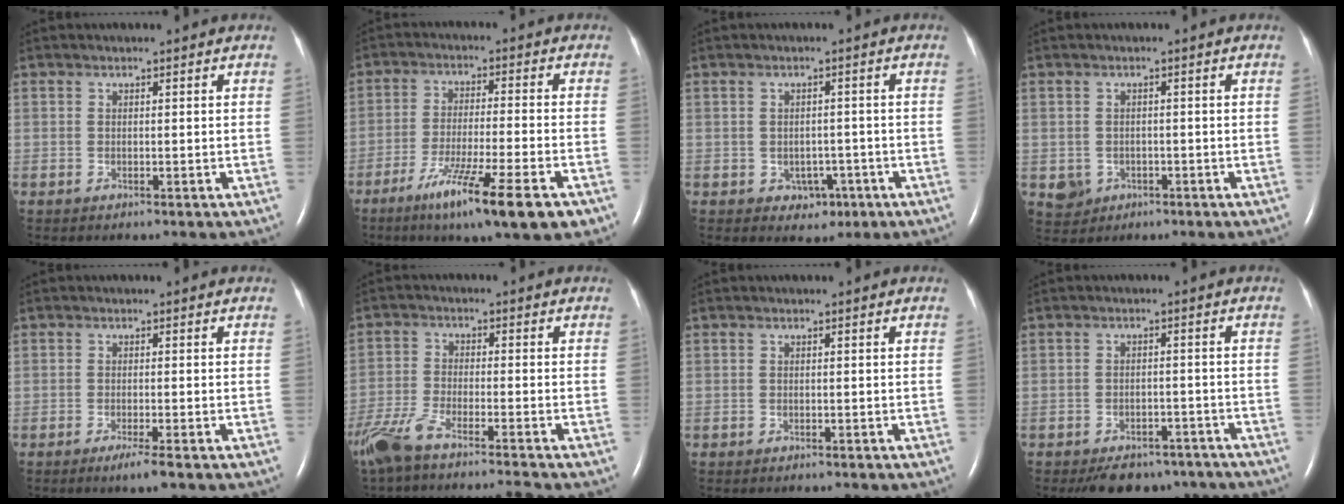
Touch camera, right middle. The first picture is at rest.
{"total": 13.6, "force": [-8.0, 0.2, 11.0], "torque": [-0.173, -0.036, -0.127]}
{"total": 3.3, "force": [-1.3, 2.6, 1.5], "torque": [-0.017, 0.012, -0.006]}
{"total": 3.3, "force": [-1.1, 3.0, 0.8], "torque": [-0.018, 0.003, -0.008]}
{"total": 2.3, "force": [-1.4, -0.4, 1.7], "torque": [-0.030, -0.008, -0.028]}
{"total": 9.9, "force": [-8.4, -0.2, 5.3], "torque": [-0.106, -0.022, -0.149]}
{"total": 0.5, "force": [-0.5, 0.2, 0.1], "torque": [-0.010, 0.000, -0.009]}
{"total": 9.1, "force": [-7.7, 4.3, 2.5], "torque": [-0.024, 0.000, -0.096]}